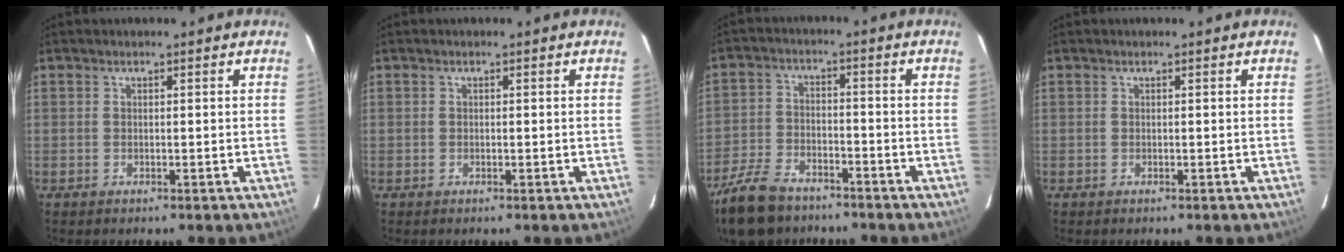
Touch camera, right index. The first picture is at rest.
{"total": 0.0}
{"total": 12.4, "force": [-9.5, 5.9, 5.5], "torque": [-0.148, -0.010, -0.178]}
{"total": 0.0}